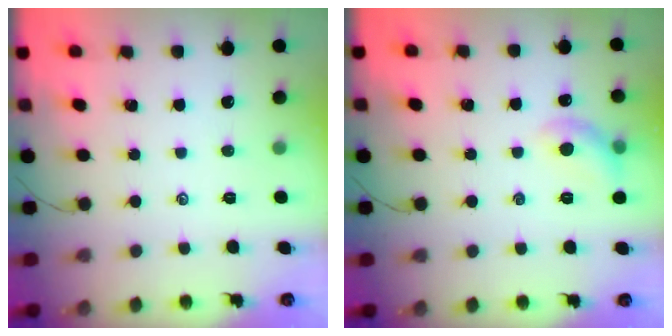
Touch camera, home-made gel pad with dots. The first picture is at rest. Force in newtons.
{"total": 7.5, "press": 7.4, "slide": 1.1}